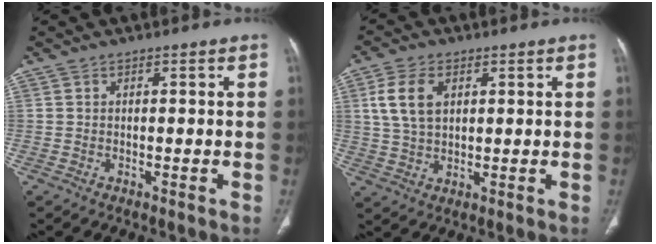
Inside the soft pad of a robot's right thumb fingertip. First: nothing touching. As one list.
[{"total": 7.8, "force": [2.5, 4.9, 5.6], "torque": [-0.111, -0.001, 0.051]}]